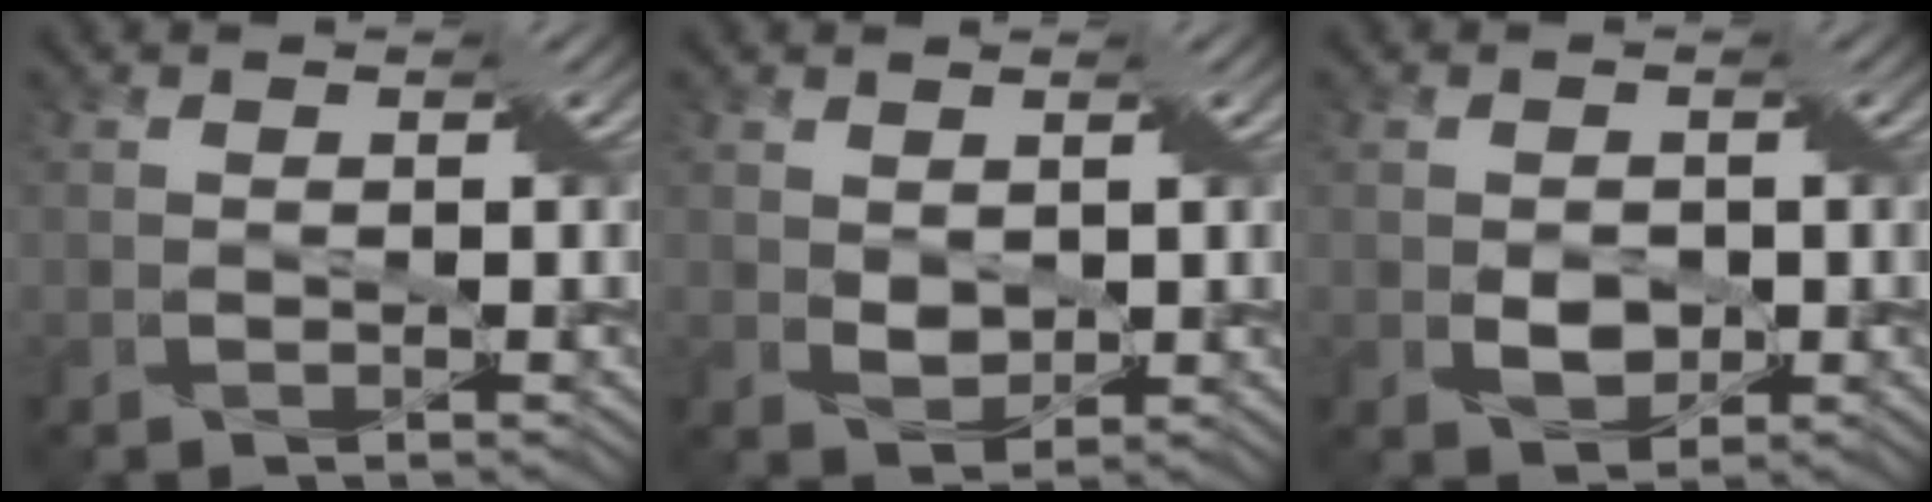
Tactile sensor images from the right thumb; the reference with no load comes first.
{"total": 2.0, "force": [0.9, 1.5, 1.1], "torque": [-0.032, -0.001, 0.018]}
{"total": 2.6, "force": [-0.5, 2.1, 1.5], "torque": [-0.032, -0.003, -0.007]}